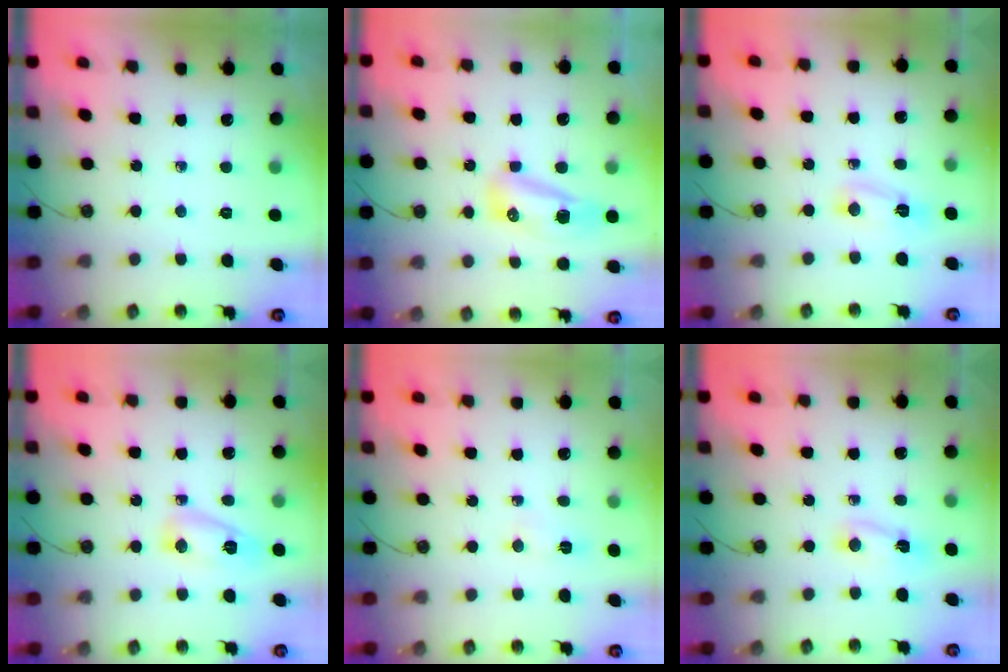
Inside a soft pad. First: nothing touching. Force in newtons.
{"total": 12.0, "press": 9.9, "slide": 6.8}
{"total": 3.2, "press": 2.7, "slide": 1.6}
{"total": 6.6, "press": 6.5, "slide": 1.0}
{"total": 2.6, "press": 2.6, "slide": 0.3}
{"total": 2.4, "press": 2.4, "slide": 0.6}